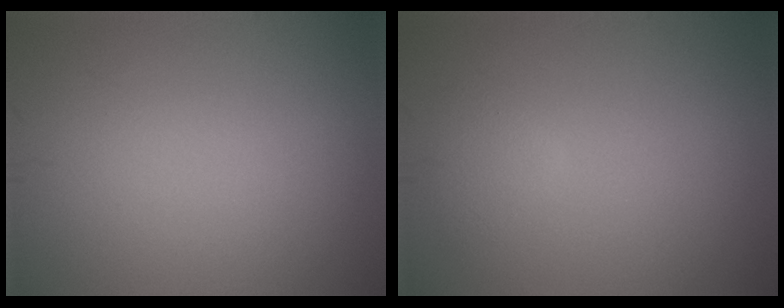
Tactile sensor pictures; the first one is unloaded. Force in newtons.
{"total": 1.2, "press": 1.2, "slide": 0.1}